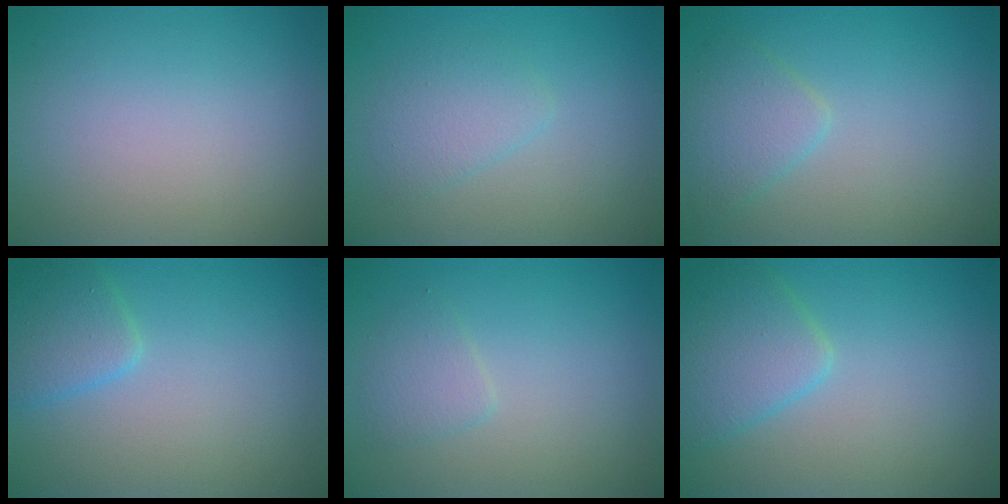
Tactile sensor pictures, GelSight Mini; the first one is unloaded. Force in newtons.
{"total": 2.1, "press": 2.1, "slide": 0.1}
{"total": 2.6, "press": 2.6, "slide": 0.1}
{"total": 2.6, "press": 2.6, "slide": 0.2}
{"total": 1.6, "press": 1.6, "slide": 0.1}
{"total": 3.9, "press": 3.9, "slide": 0.2}